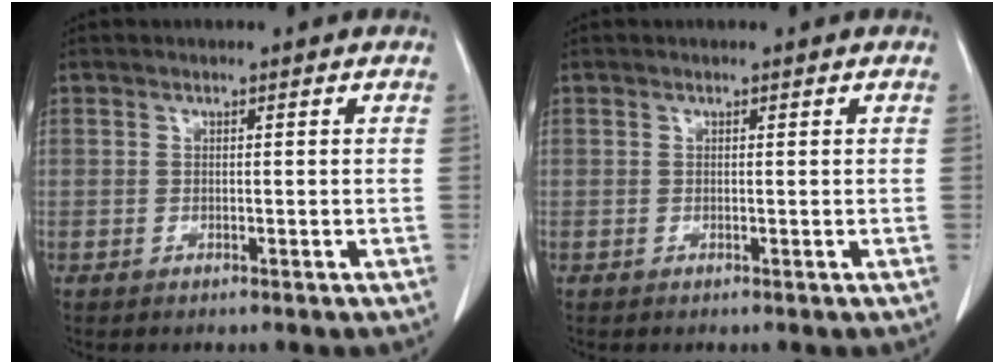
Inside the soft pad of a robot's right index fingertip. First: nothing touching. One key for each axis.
{"total": 0.0}